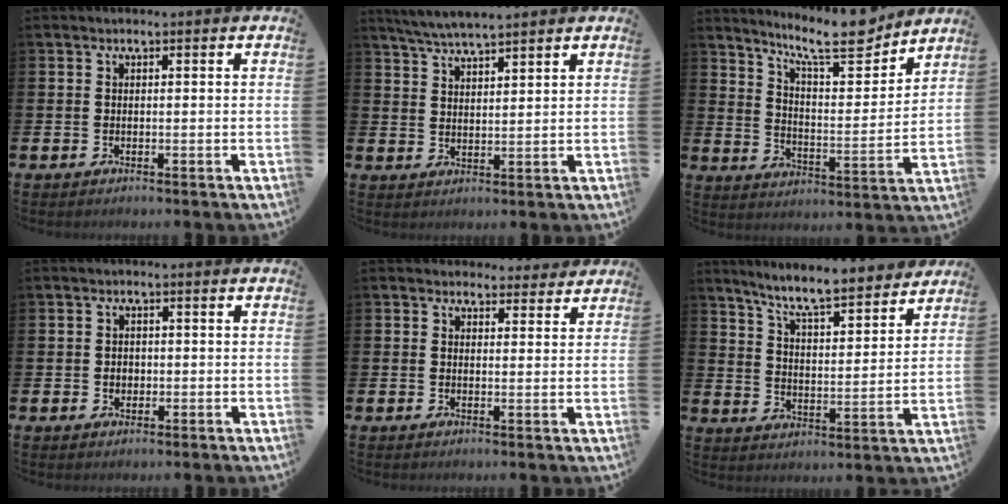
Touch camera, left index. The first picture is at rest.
{"total": 4.7, "force": [4.5, 0.0, 1.1], "torque": [-0.042, -0.014, 0.083]}
{"total": 11.2, "force": [9.9, 2.2, 4.7], "torque": [-0.085, -0.065, 0.170]}
{"total": 1.5, "force": [-0.1, 1.3, 0.7], "torque": [-0.004, 0.005, -0.006]}
{"total": 3.1, "force": [2.8, 1.1, -0.2], "torque": [0.014, -0.016, 0.048]}
{"total": 7.8, "force": [7.4, 0.6, 2.5], "torque": [-0.075, -0.054, 0.128]}